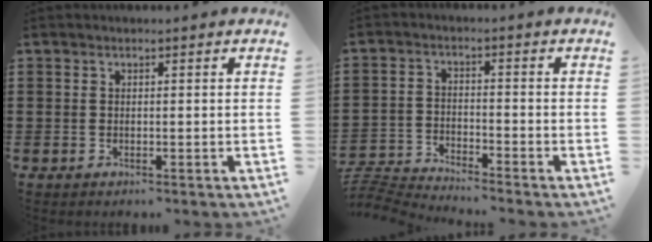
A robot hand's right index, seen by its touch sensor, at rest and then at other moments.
{"total": 4.0, "force": [-4.0, -0.2, 0.1], "torque": [-0.022, -0.007, -0.089]}